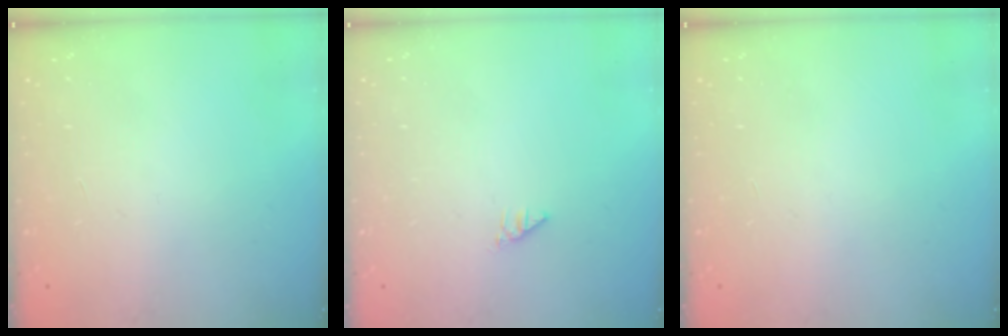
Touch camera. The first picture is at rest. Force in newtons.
{"total": 0.0}
{"total": 0.0}